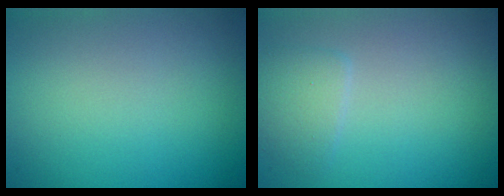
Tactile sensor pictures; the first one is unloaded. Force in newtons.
{"total": 1.8, "press": 1.8, "slide": 0.1}